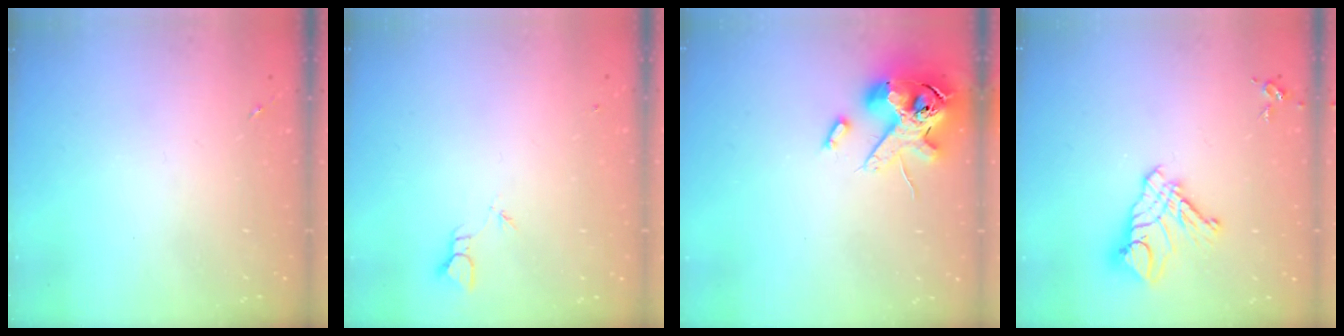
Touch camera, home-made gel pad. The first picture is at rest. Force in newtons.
{"total": 1.9, "press": 1.9, "slide": 0.1}
{"total": 15.3, "press": 15.1, "slide": 2.6}
{"total": 12.0, "press": 11.9, "slide": 1.1}